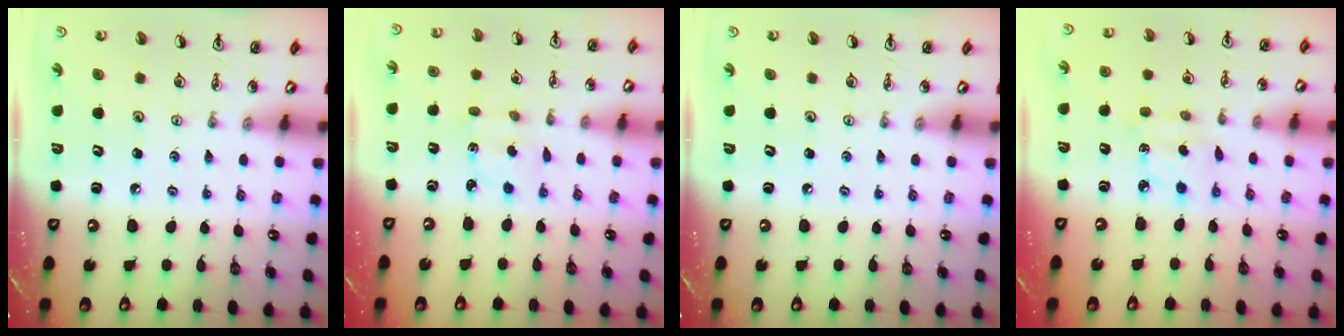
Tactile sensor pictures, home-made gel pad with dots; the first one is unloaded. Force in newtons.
{"total": 2.1, "press": 2.0, "slide": 0.6}
{"total": 0.0}
{"total": 3.0, "press": 3.0, "slide": 0.2}